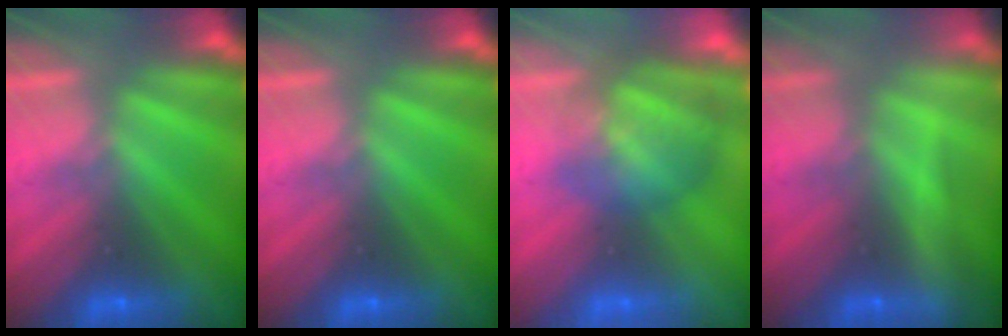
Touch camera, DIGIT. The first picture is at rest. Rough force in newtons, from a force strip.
{"total": 0.0}
{"total": 3.4}
{"total": 2.2}